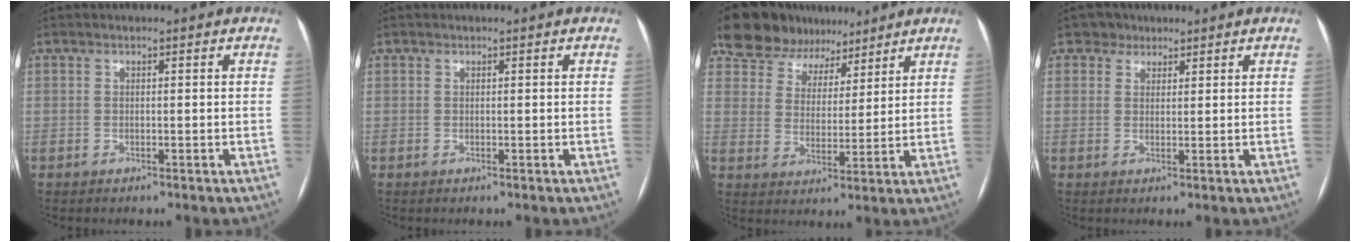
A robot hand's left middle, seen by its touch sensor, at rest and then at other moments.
{"total": 0.0}
{"total": 10.9, "force": [8.9, 5.9, 2.0], "torque": [-0.033, 0.023, 0.149]}
{"total": 2.7, "force": [1.8, 1.9, -0.1], "torque": [0.005, 0.006, 0.025]}